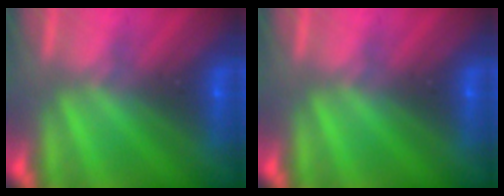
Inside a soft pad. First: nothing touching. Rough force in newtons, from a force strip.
{"total": 0.0}